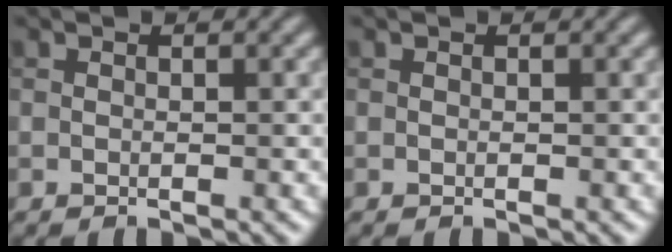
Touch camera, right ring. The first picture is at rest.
{"total": 0.0}